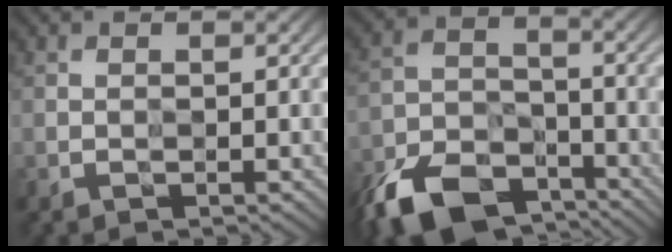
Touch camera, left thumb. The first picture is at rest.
{"total": 9.4, "force": [-7.6, 4.5, 3.1], "torque": [-0.071, -0.008, -0.155]}